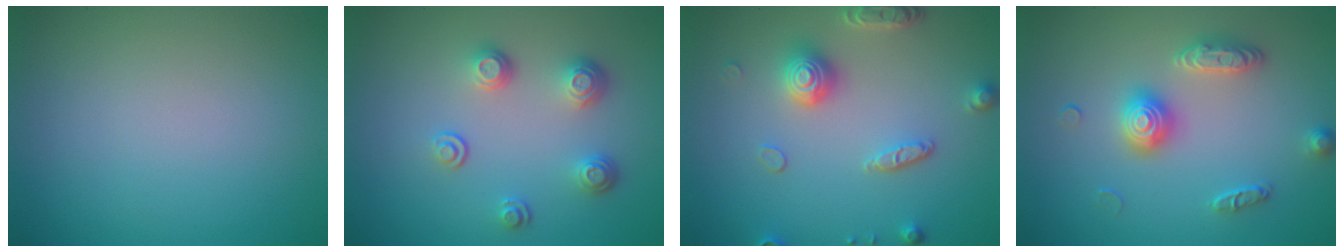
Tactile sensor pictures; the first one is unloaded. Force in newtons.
{"total": 3.1, "press": 2.5, "slide": 1.9}
{"total": 4.0, "press": 3.5, "slide": 2.1}
{"total": 3.0, "press": 3.0, "slide": 0.4}